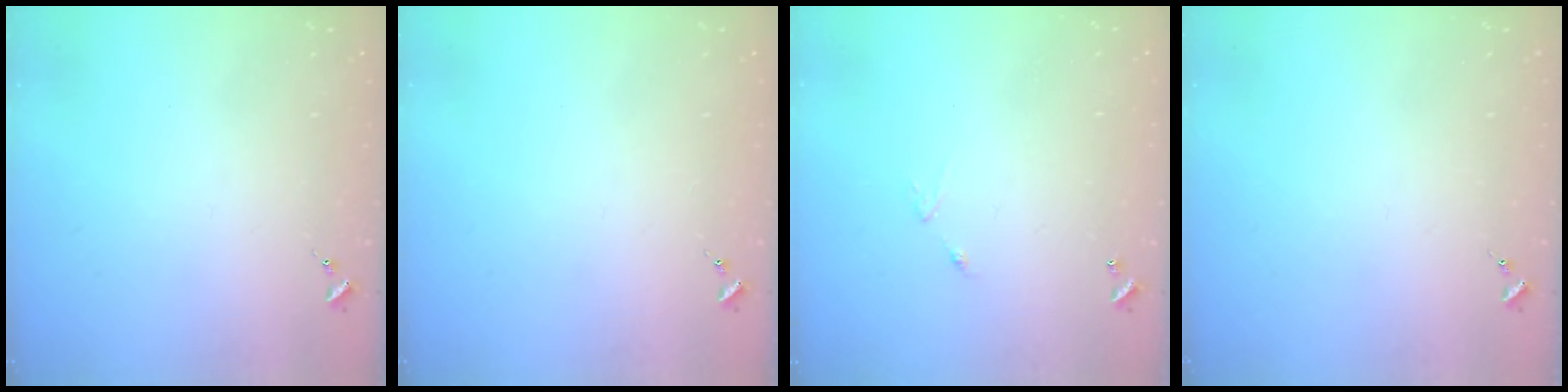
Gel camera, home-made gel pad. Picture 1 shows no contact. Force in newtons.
{"total": 0.0}
{"total": 4.8, "press": 4.8, "slide": 0.3}
{"total": 0.0}